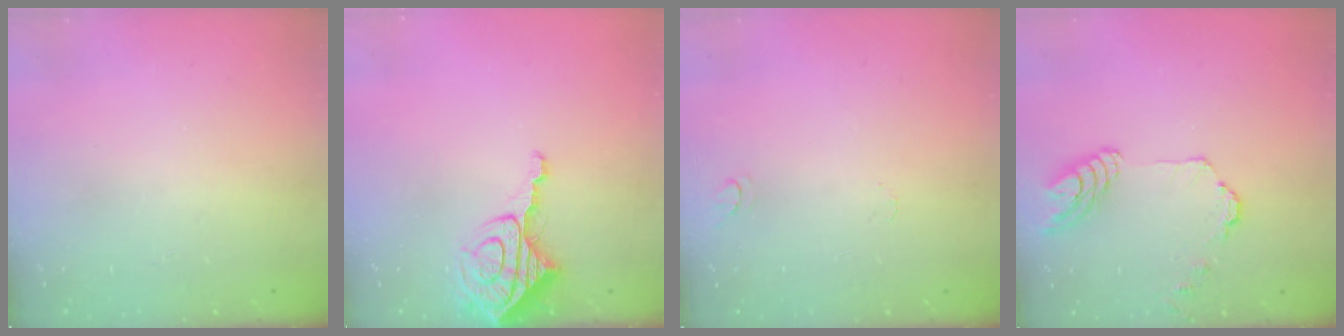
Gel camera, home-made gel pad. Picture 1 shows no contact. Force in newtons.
{"total": 10.6, "press": 10.5, "slide": 1.1}
{"total": 4.5, "press": 4.5, "slide": 0.4}
{"total": 10.8, "press": 10.7, "slide": 1.1}